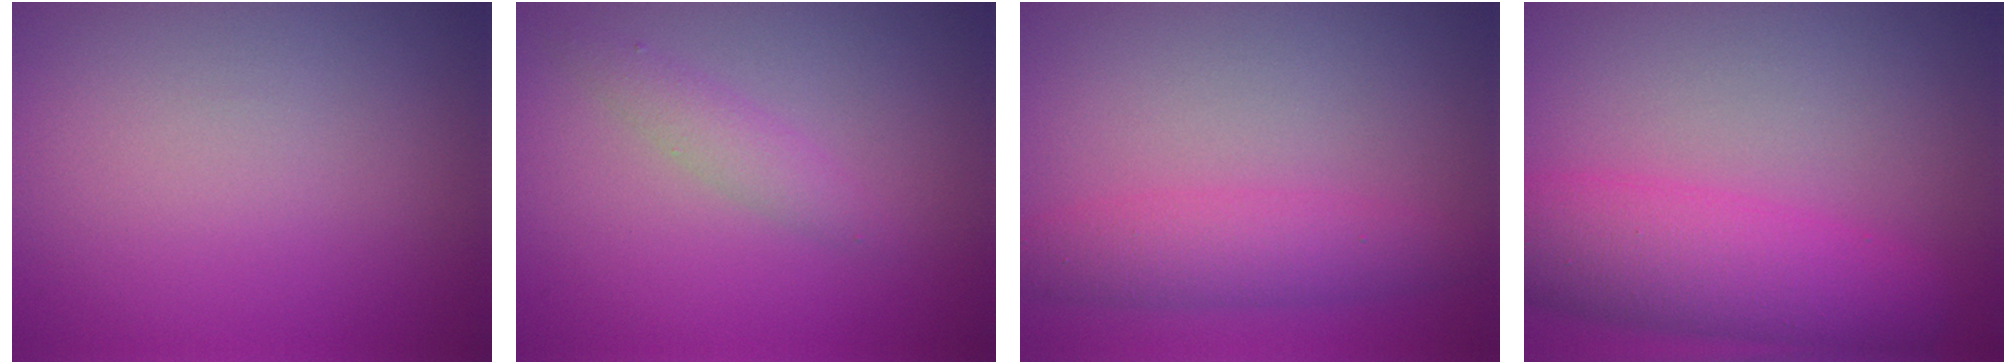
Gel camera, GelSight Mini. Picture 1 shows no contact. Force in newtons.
{"total": 1.7, "press": 1.7, "slide": 0.1}
{"total": 3.6, "press": 3.6, "slide": 0.1}
{"total": 6.9, "press": 6.9, "slide": 0.2}